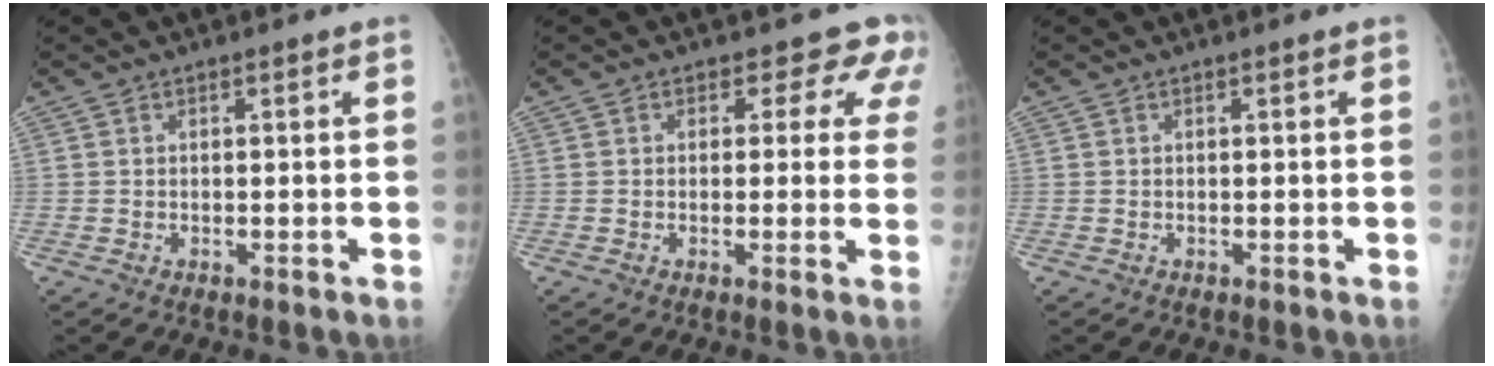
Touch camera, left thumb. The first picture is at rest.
{"total": 5.9, "force": [4.3, 3.8, 1.2], "torque": [0.030, -0.015, 0.025]}
{"total": 0.0}